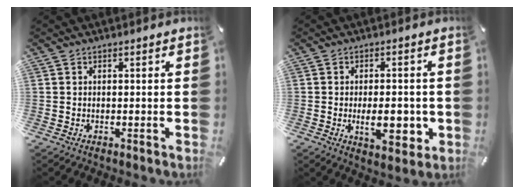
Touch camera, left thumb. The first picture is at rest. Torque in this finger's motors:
{"motor_torque": [0.60, 2.54, 0.91, 0.05, 0.35]}